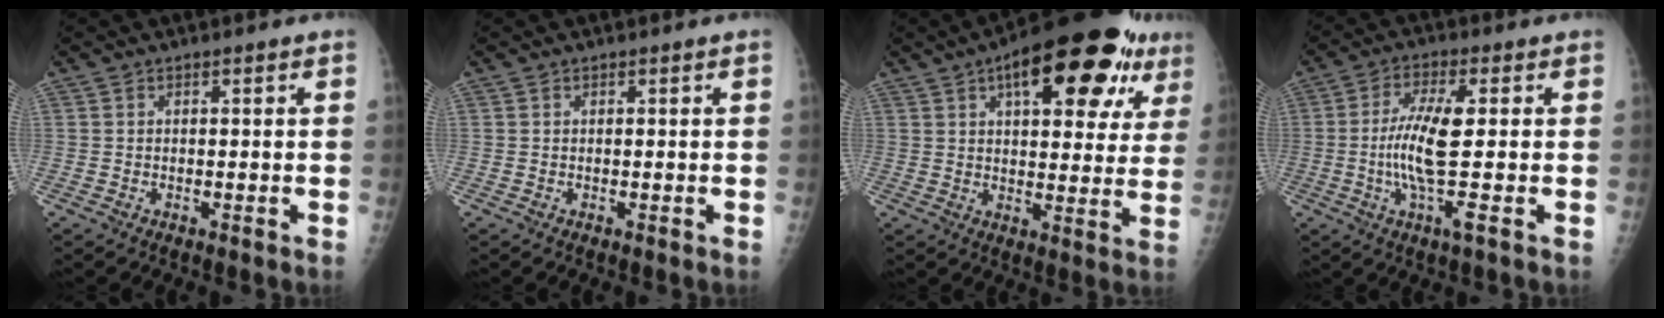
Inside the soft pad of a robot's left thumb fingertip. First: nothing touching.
{"total": 0.0}
{"total": 22.2, "force": [10.9, 8.9, 17.1], "torque": [-0.208, -0.002, 0.151]}
{"total": 9.8, "force": [-0.7, 1.5, 9.7], "torque": [-0.204, -0.001, -0.019]}